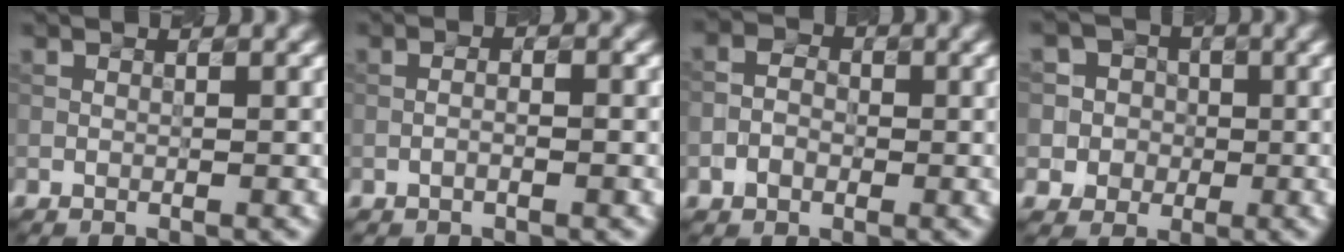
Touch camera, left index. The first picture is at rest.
{"total": 1.1, "force": [-0.6, 0.1, 0.9], "torque": [-0.017, 0.005, -0.007]}
{"total": 1.6, "force": [-0.8, 1.3, 0.4], "torque": [-0.017, 0.008, -0.012]}
{"total": 4.5, "force": [0.4, 4.4, 0.1], "torque": [0.010, 0.032, -0.005]}